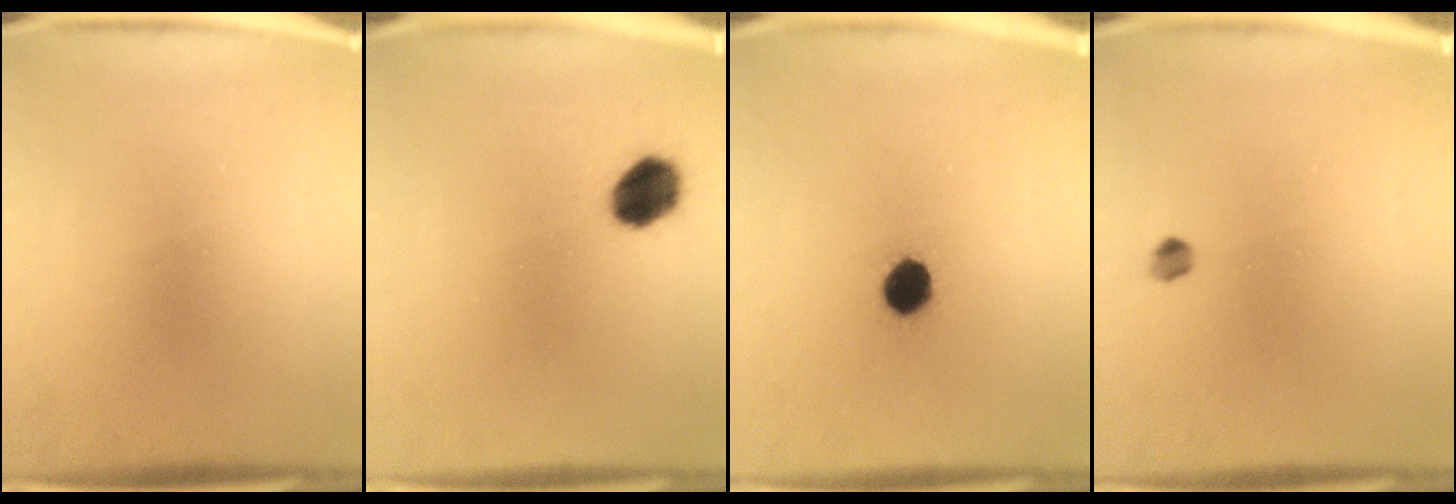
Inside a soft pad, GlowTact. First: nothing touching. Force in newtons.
{"total": 7.7}
{"total": 5.8}
{"total": 1.7}